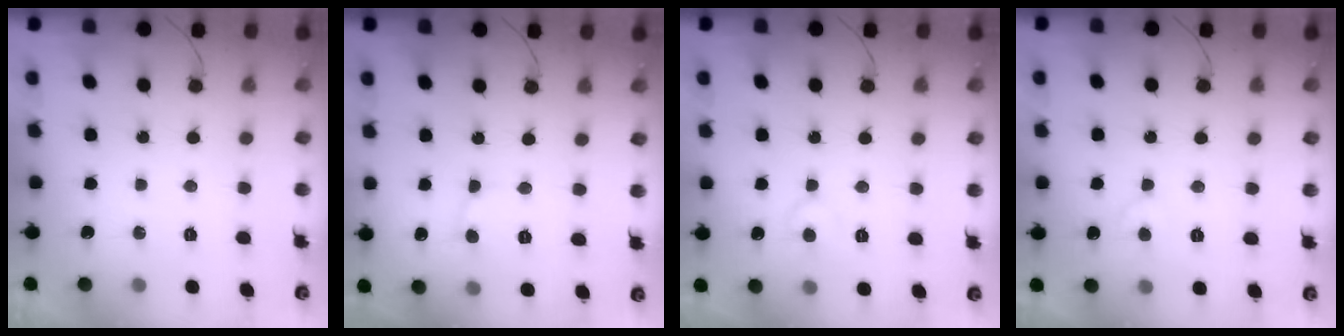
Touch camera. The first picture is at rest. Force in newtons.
{"total": 2.9, "press": 2.9, "slide": 0.2}
{"total": 6.9, "press": 6.9, "slide": 0.3}
{"total": 4.9, "press": 4.9, "slide": 0.3}